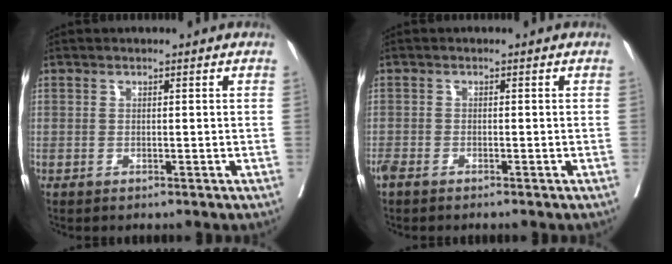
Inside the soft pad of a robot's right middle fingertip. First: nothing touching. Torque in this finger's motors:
{"motor_torque": [0.26, -0.25, 0.18, 0.08]}